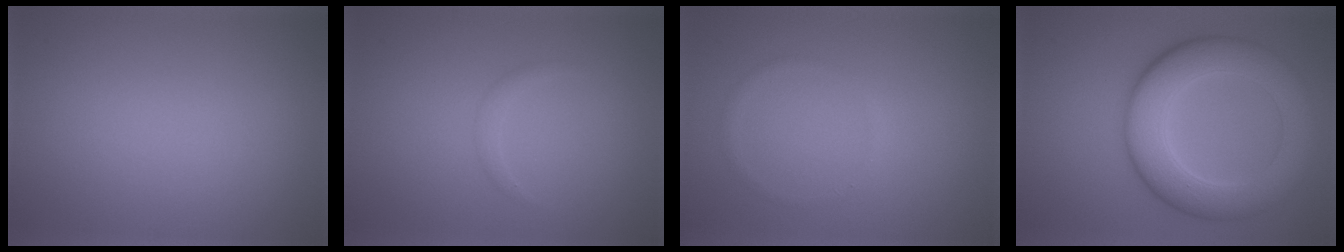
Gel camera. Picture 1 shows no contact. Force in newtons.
{"total": 0.8, "press": 0.8, "slide": 0.1}
{"total": 0.8, "press": 0.8, "slide": 0.2}
{"total": 8.5, "press": 8.5, "slide": 0.4}